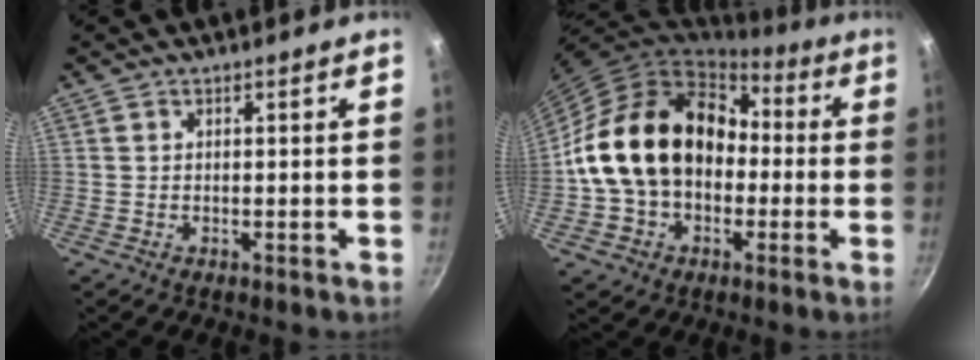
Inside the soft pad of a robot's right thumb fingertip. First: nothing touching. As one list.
[{"total": 20.1, "force": [-0.6, 15.3, 13.0], "torque": [-0.200, 0.060, -0.009]}]